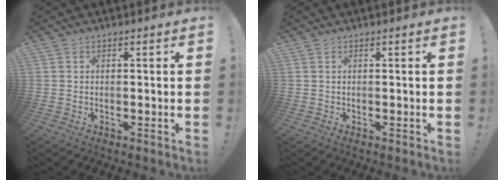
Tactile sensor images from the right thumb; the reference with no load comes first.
{"total": 0.0}